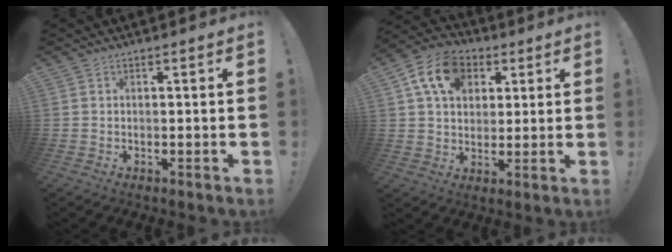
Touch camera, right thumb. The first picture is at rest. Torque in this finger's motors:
{"motor_torque": [0.82, 0.83, 0.06, 0.04, 0.03]}